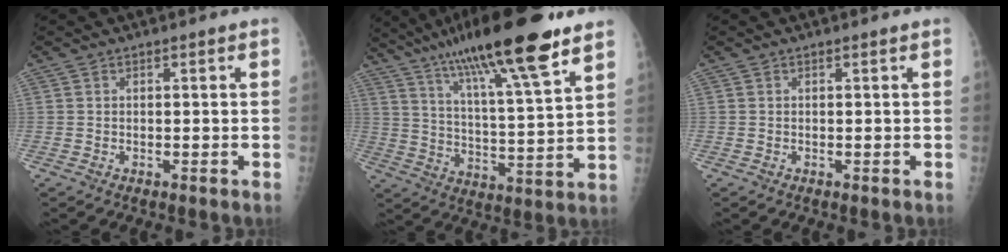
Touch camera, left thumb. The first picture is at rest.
{"total": 21.8, "force": [14.5, 3.1, 16.0], "torque": [-0.263, -0.044, 0.241]}
{"total": 0.0}